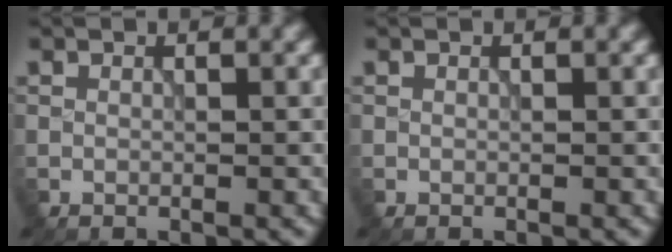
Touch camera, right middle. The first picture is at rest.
{"total": 0.0}